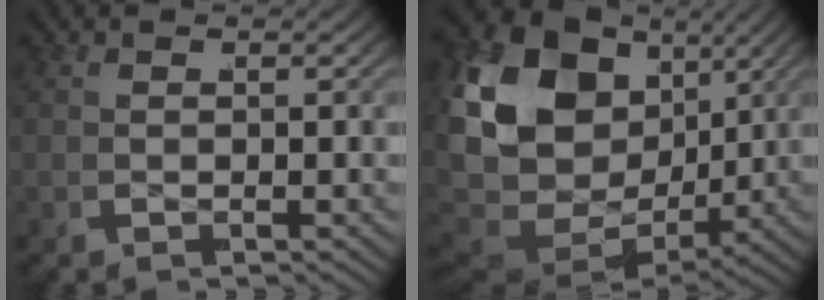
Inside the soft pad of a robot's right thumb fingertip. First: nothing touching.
{"total": 22.2, "force": [0.9, 15.5, 15.8], "torque": [-0.320, -0.026, 0.020]}